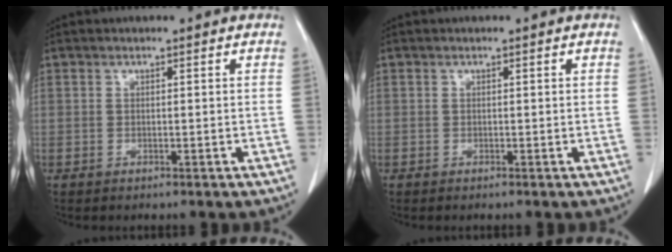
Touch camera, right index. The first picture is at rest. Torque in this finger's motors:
{"motor_torque": [0.05, -0.03, -0.02, 0.01]}